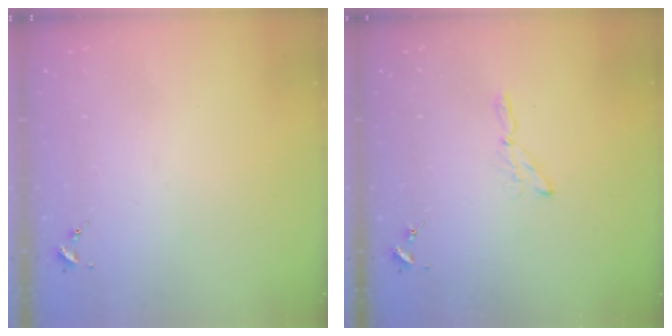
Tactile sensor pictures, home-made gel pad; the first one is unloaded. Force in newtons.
{"total": 3.9, "press": 3.9, "slide": 0.3}